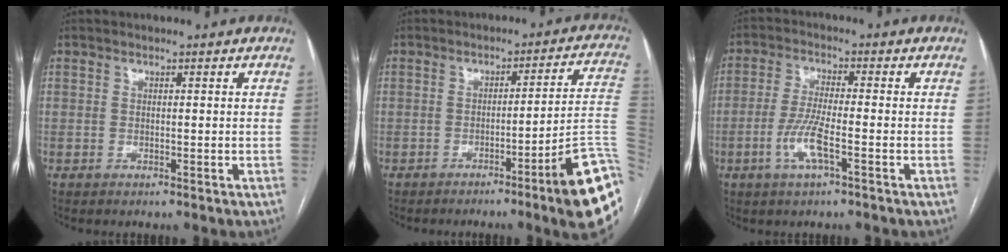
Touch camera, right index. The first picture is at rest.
{"total": 14.4, "force": [-6.4, -0.3, 12.9], "torque": [-0.076, 0.019, -0.084]}
{"total": 6.4, "force": [-2.5, 0.7, 5.8], "torque": [-0.122, -0.005, -0.049]}